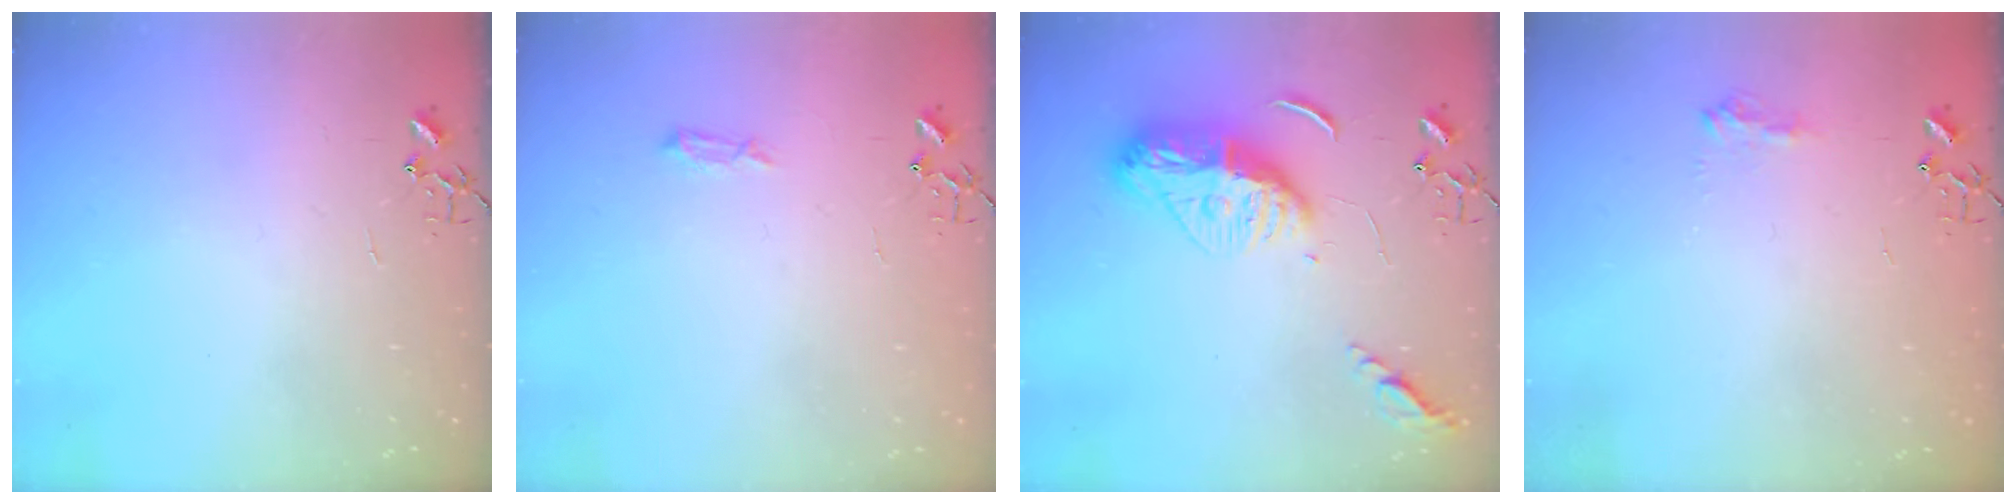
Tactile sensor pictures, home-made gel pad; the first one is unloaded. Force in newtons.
{"total": 4.0, "press": 4.0, "slide": 0.6}
{"total": 13.7, "press": 13.7, "slide": 1.4}
{"total": 8.4, "press": 8.4, "slide": 0.8}